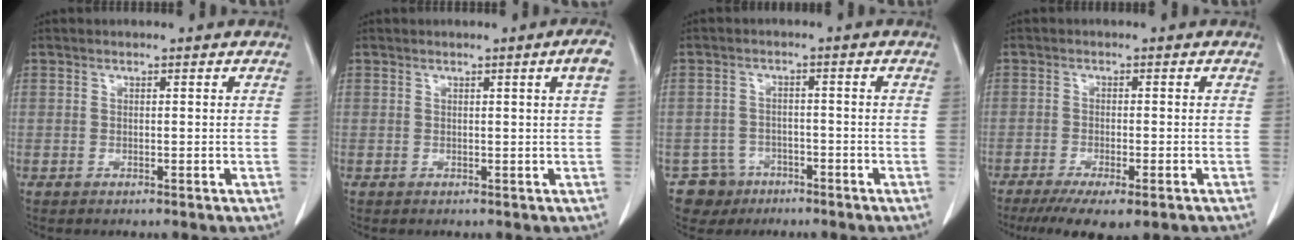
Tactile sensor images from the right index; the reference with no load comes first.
{"total": 2.0, "force": [0.6, -0.6, 1.8], "torque": [-0.026, -0.001, 0.012]}
{"total": 4.6, "force": [-2.9, 3.6, -0.4], "torque": [0.009, 0.010, -0.043]}
{"total": 10.1, "force": [-7.5, 2.0, 6.4], "torque": [-0.085, -0.017, -0.109]}